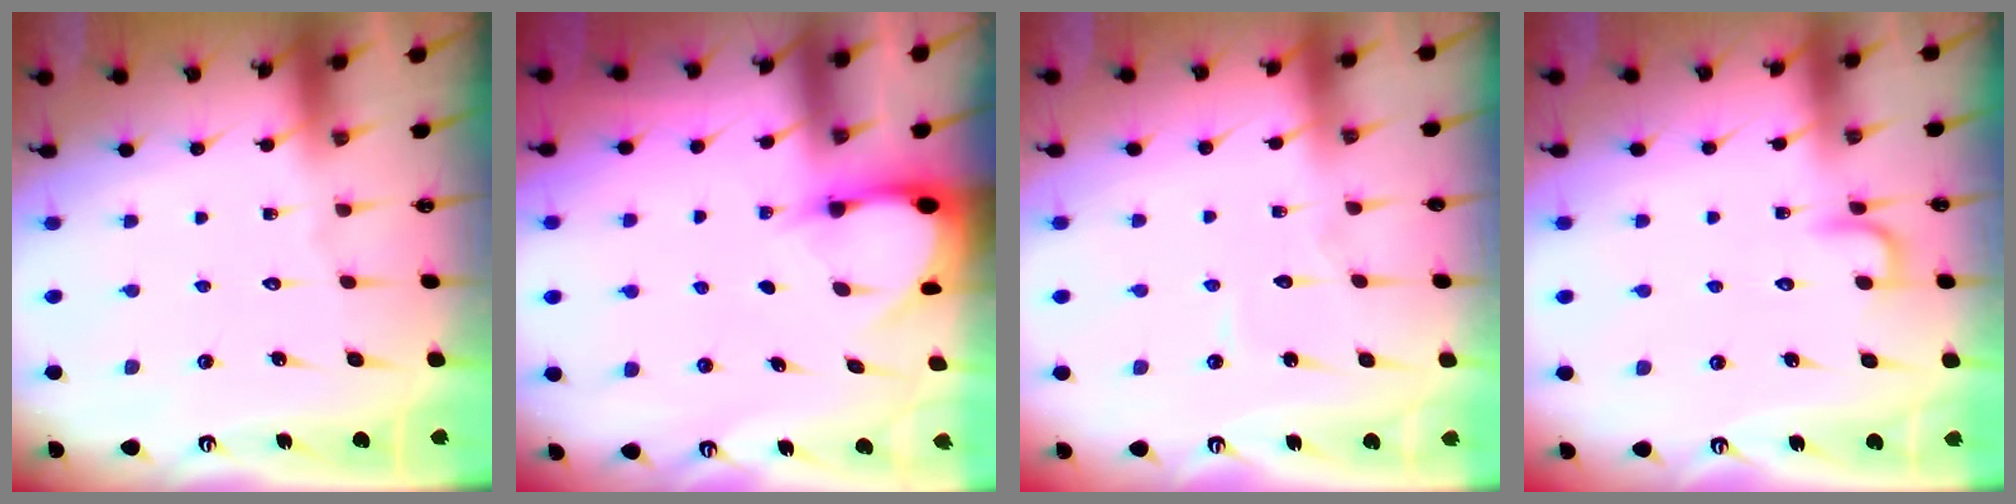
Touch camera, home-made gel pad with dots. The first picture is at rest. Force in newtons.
{"total": 2.9, "press": 2.9, "slide": 0.3}
{"total": 3.8, "press": 3.8, "slide": 0.3}
{"total": 4.0, "press": 3.9, "slide": 0.6}